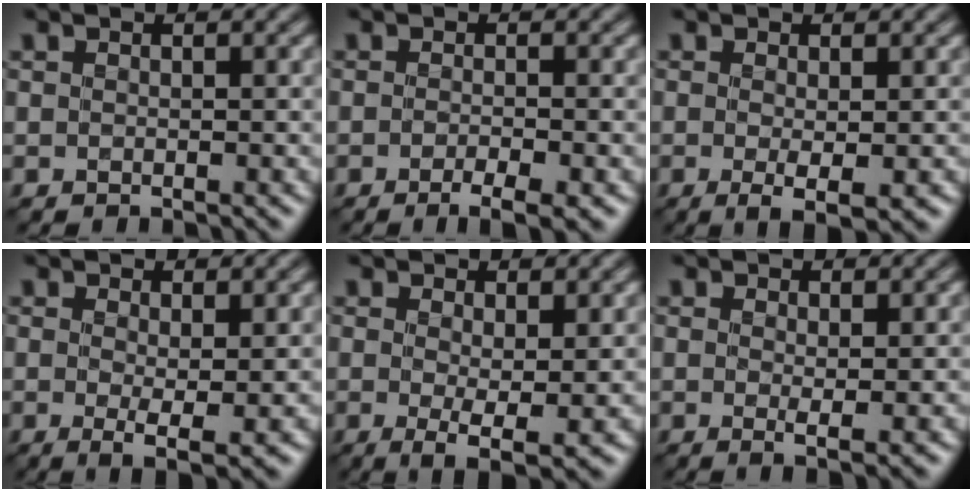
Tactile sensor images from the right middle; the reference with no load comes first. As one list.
[{"total": 2.9, "force": [-1.5, 0.6, 2.4], "torque": [-0.044, -0.001, -0.025]}, {"total": 2.7, "force": [-0.5, 0.7, 2.5], "torque": [-0.048, -0.007, -0.007]}, {"total": 2.9, "force": [0.2, 0.7, 2.8], "torque": [-0.053, -0.007, 0.003]}, {"total": 3.7, "force": [0.1, 1.1, 3.5], "torque": [-0.066, -0.009, 0.002]}, {"total": 1.9, "force": [0.4, 0.3, 1.8], "torque": [-0.032, -0.004, 0.007]}]